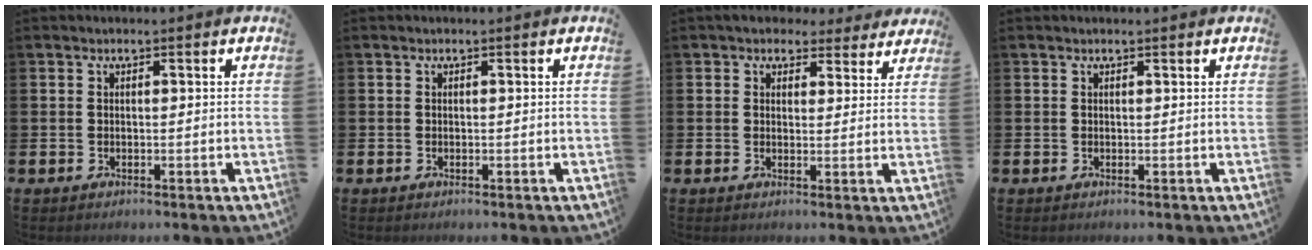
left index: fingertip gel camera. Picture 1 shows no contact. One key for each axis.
{"total": 0.0}
{"total": 4.1, "fx": 3.5, "fy": 2.0, "fz": 0.5, "tx": -0.012, "ty": -0.019, "tz": 0.060}
{"total": 0.0}